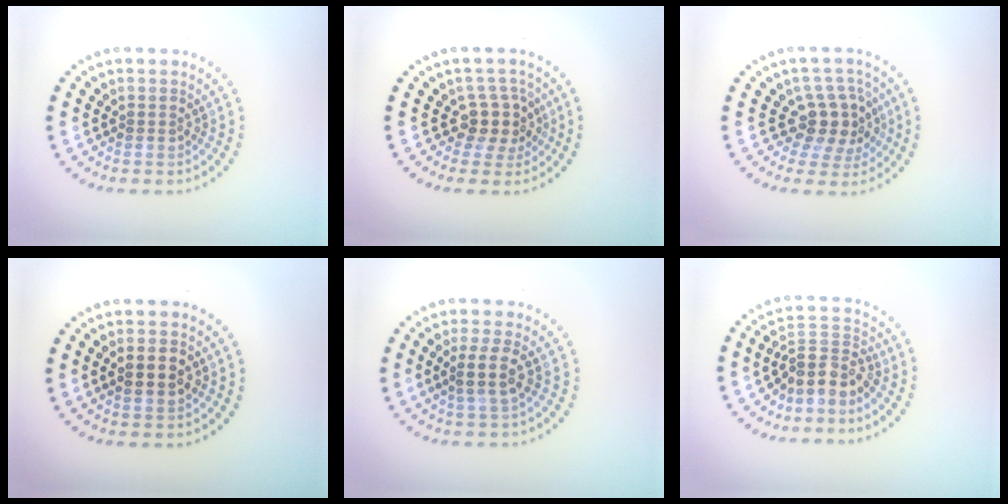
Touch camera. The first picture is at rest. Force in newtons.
{"total": 2.8, "press": 2.3, "slide": 1.6}
{"total": 3.8, "press": 3.2, "slide": 2.1}
{"total": 2.7, "press": 2.7, "slide": 0.5}
{"total": 2.5, "press": 2.1, "slide": 1.4}
{"total": 3.3, "press": 2.5, "slide": 2.1}